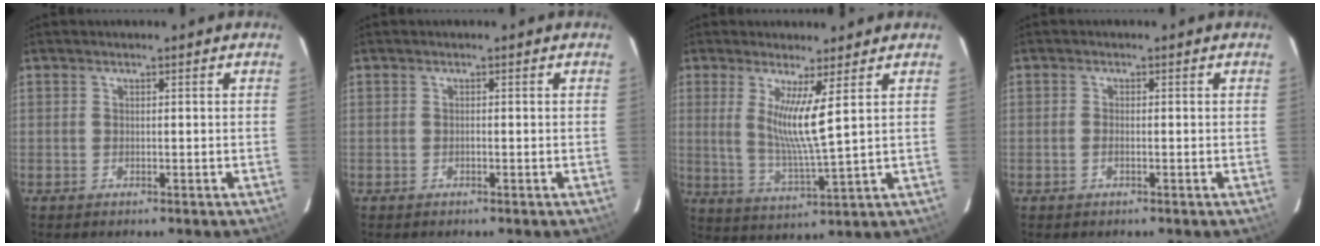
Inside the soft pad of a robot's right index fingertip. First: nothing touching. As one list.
[{"total": 0.0}, {"total": 8.1, "force": [3.0, -0.3, 7.5], "torque": [-0.142, -0.023, 0.056]}, {"total": 1.1, "force": [-0.4, 0.5, 0.9], "torque": [-0.021, 0.001, -0.008]}]